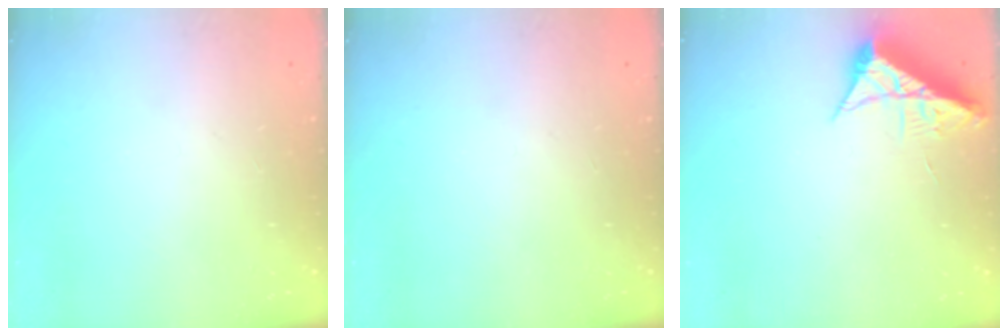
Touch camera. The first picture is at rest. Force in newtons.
{"total": 0.0}
{"total": 7.3, "press": 7.3, "slide": 0.2}